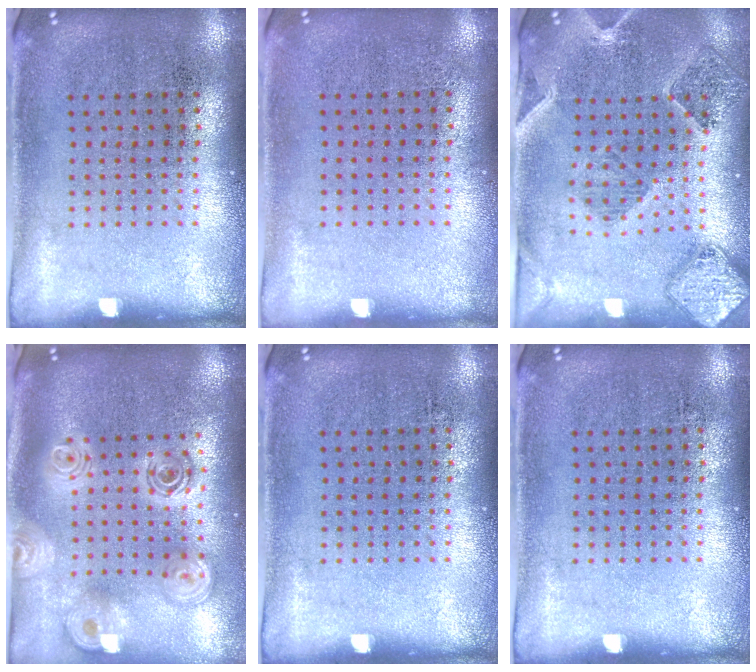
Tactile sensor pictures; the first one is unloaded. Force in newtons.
{"total": 0.0}
{"total": 1.6, "press": 1.6, "slide": 0.3}
{"total": 2.5, "press": 1.9, "slide": 1.6}
{"total": 0.0}
{"total": 0.0}